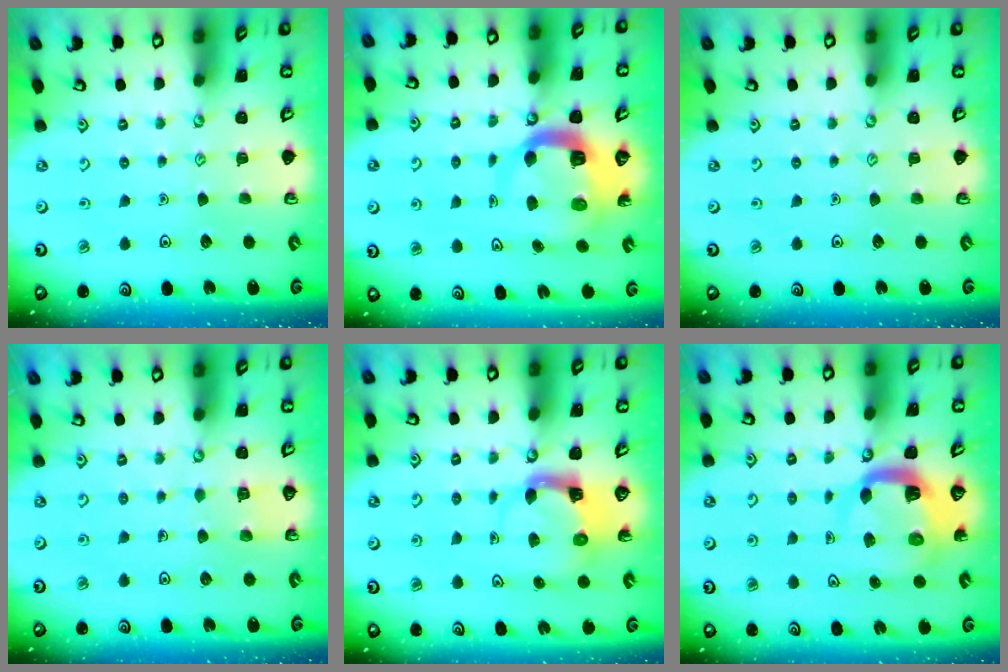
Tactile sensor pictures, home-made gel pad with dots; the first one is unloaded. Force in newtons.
{"total": 8.4, "press": 8.3, "slide": 0.9}
{"total": 0.0}
{"total": 2.8, "press": 2.8, "slide": 0.3}
{"total": 3.8, "press": 3.8, "slide": 0.4}
{"total": 5.7, "press": 5.7, "slide": 0.8}